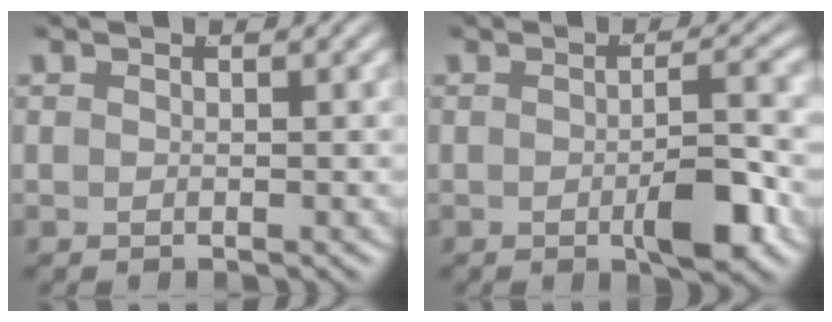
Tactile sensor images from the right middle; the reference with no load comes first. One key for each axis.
{"total": 4.1, "fx": -1.4, "fy": 0.7, "fz": 3.8, "tx": -0.043, "ty": 0.000, "tz": -0.025}